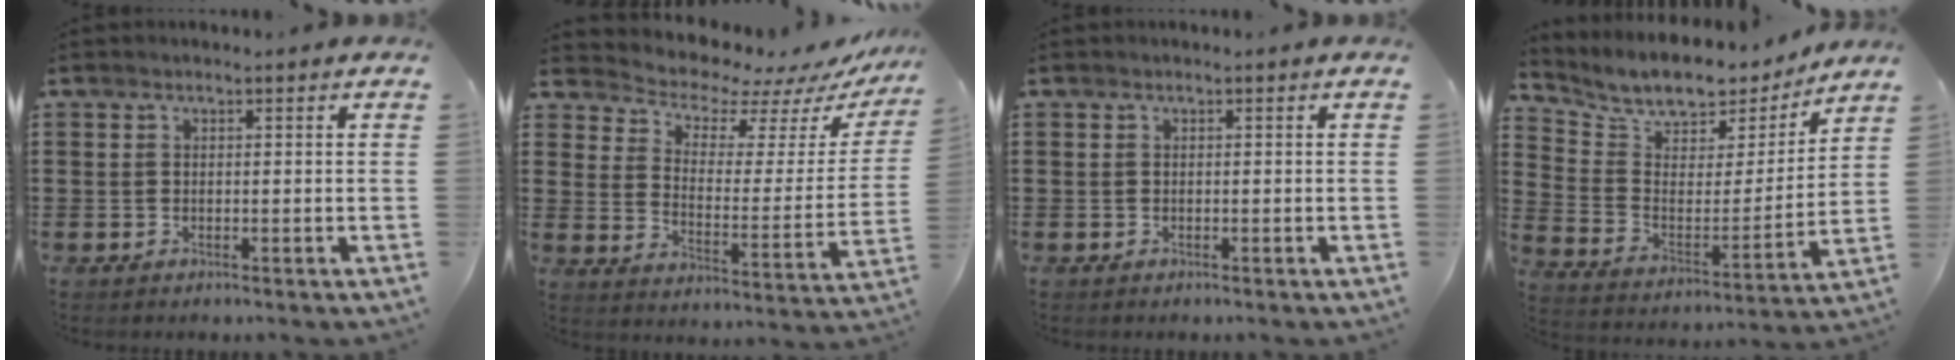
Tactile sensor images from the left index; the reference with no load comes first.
{"total": 6.0, "force": [5.7, 1.8, 1.1], "torque": [-0.041, -0.052, 0.092]}
{"total": 0.0}
{"total": 7.9, "force": [7.2, 2.8, 1.8], "torque": [-0.064, -0.056, 0.121]}